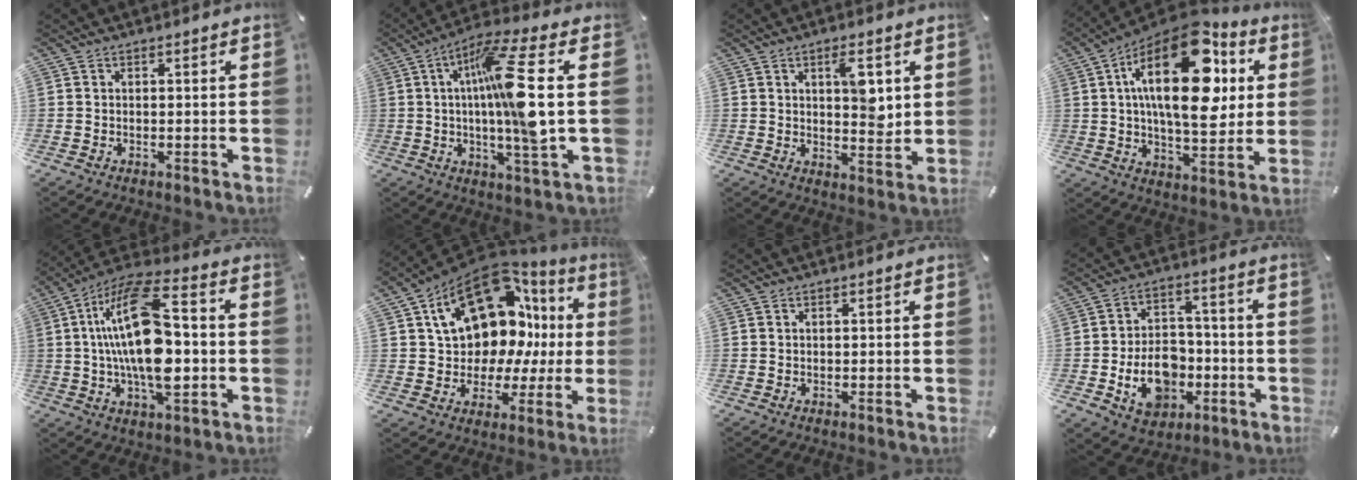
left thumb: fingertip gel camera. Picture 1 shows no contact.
{"total": 15.9, "force": [1.6, 1.4, 15.7], "torque": [-0.288, -0.011, 0.011]}
{"total": 7.8, "force": [2.8, 3.3, 6.4], "torque": [-0.085, -0.016, 0.040]}
{"total": 26.4, "force": [8.3, 12.9, 21.5], "torque": [-0.375, -0.037, 0.130]}
{"total": 20.8, "force": [0.2, 9.8, 18.4], "torque": [-0.375, -0.002, 0.000]}
{"total": 18.8, "force": [8.6, 12.1, 11.6], "torque": [-0.174, -0.063, 0.152]}
{"total": 0.0}
{"total": 13.0, "force": [-3.9, 9.8, 7.5], "torque": [-0.129, 0.022, -0.063]}